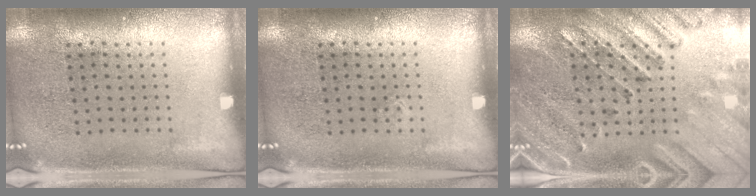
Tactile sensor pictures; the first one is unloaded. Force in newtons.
{"total": 0.0}
{"total": 2.9, "press": 2.6, "slide": 1.1}